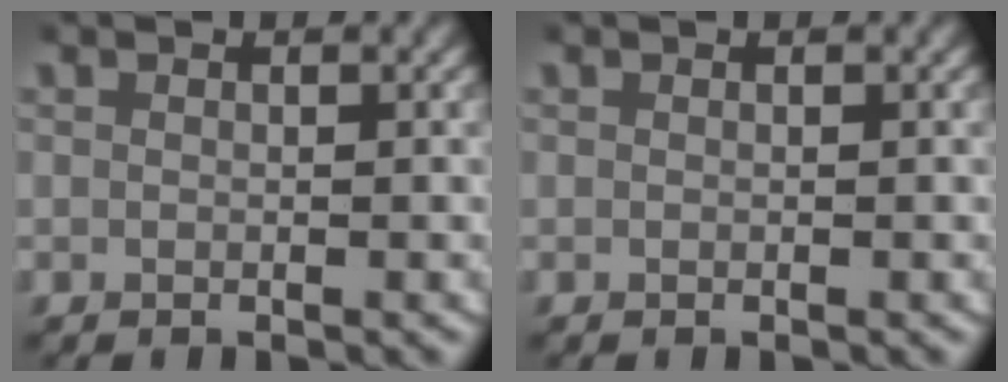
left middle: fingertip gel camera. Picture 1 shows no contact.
{"total": 0.0}